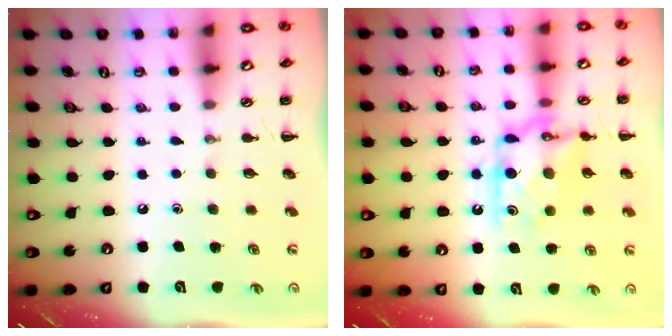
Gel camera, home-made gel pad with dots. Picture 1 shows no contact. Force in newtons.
{"total": 13.1, "press": 13.1, "slide": 0.6}